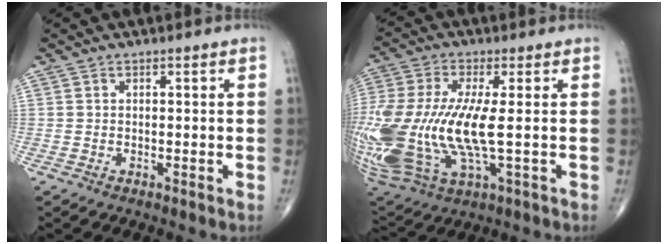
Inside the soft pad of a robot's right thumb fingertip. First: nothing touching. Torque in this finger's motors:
{"motor_torque": [1.80, 1.89, 2.75, 0.01, 0.45]}